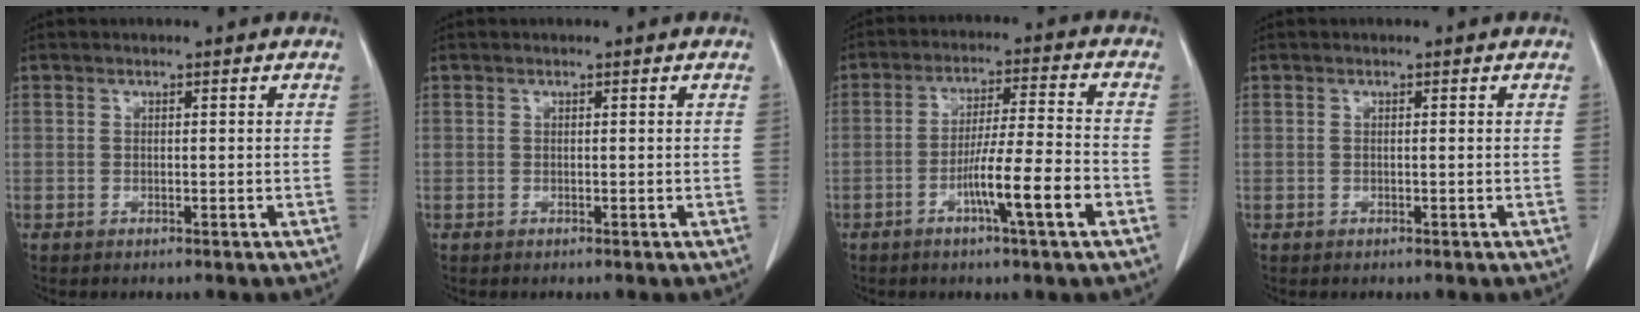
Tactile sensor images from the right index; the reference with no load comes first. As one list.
[{"total": 0.0}, {"total": 9.7, "force": [-4.1, -0.4, 8.8], "torque": [-0.152, -0.003, -0.072]}, {"total": 0.0}]